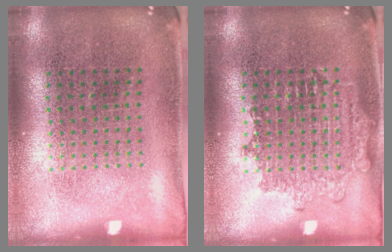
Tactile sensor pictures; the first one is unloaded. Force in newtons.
{"total": 2.0, "press": 1.9, "slide": 0.4}